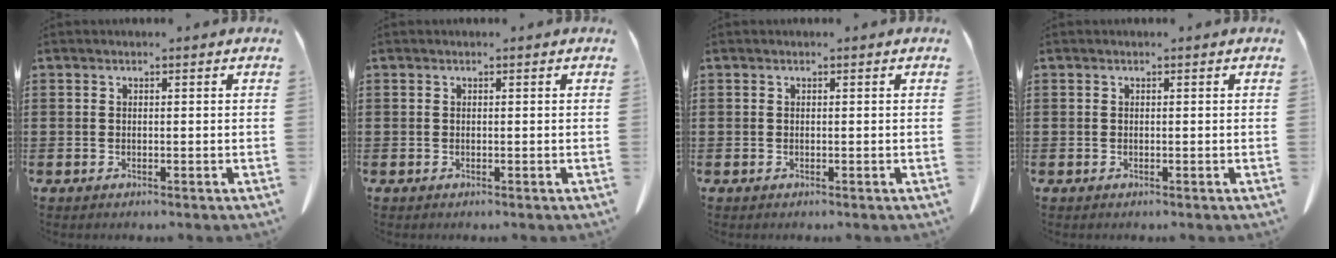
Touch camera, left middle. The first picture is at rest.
{"total": 0.0}
{"total": 0.0}
{"total": 0.0}